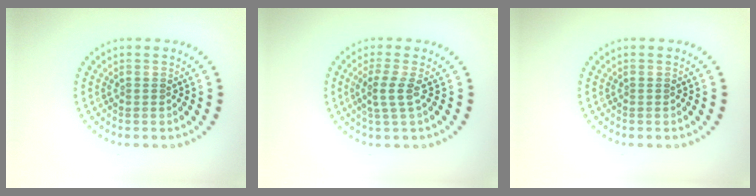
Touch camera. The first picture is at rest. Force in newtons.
{"total": 2.1, "press": 1.6, "slide": 1.4}
{"total": 0.0}